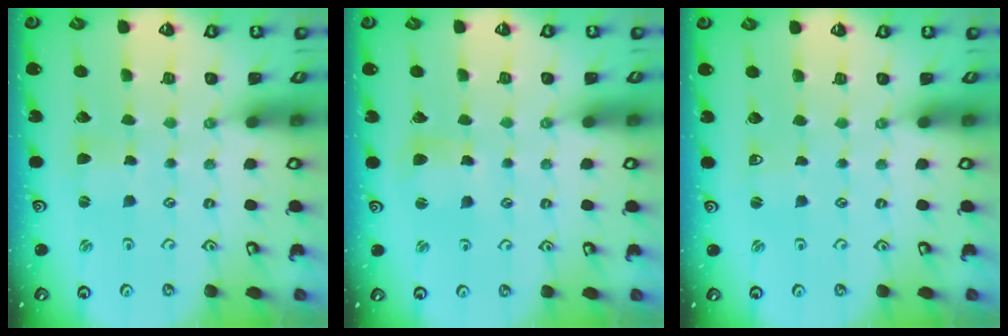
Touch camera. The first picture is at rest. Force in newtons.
{"total": 5.0, "press": 4.9, "slide": 0.7}
{"total": 1.7, "press": 1.7, "slide": 0.3}